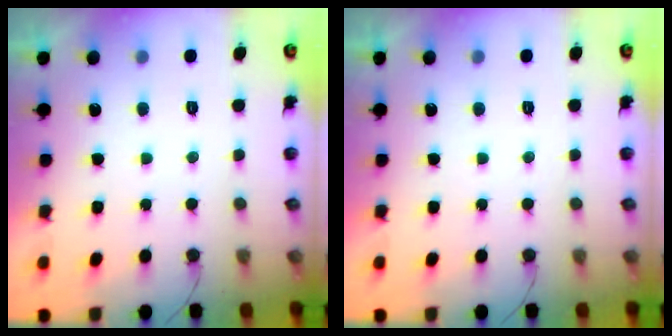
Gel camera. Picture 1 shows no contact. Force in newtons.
{"total": 2.0, "press": 2.0, "slide": 0.1}